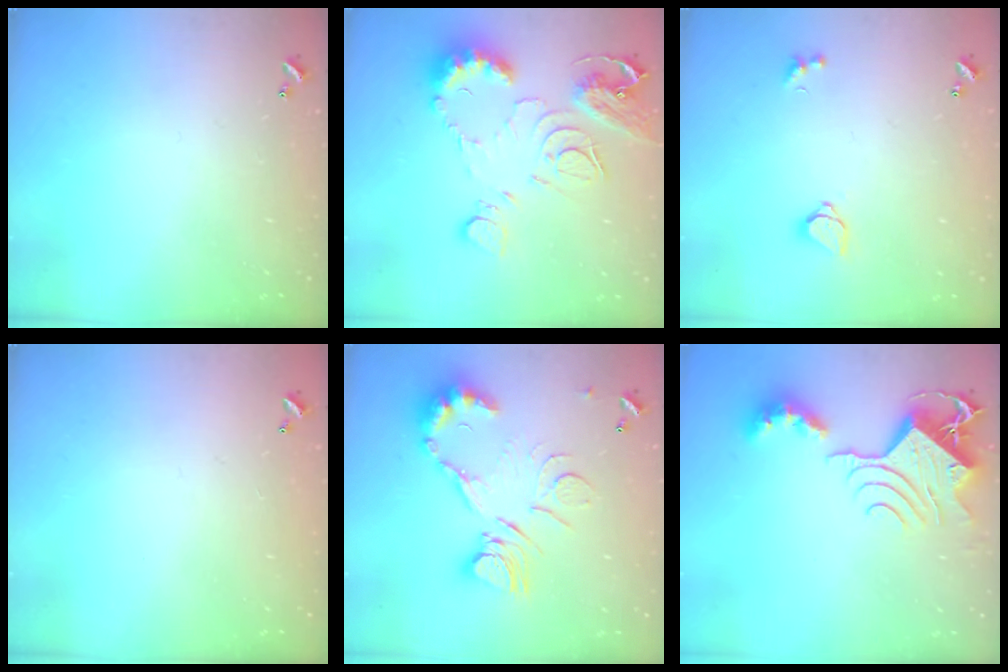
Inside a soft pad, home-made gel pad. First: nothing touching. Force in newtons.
{"total": 12.9, "press": 12.9, "slide": 1.1}
{"total": 1.7, "press": 1.7, "slide": 0.4}
{"total": 3.0, "press": 3.0, "slide": 0.1}
{"total": 15.5, "press": 15.4, "slide": 1.8}
{"total": 11.4, "press": 11.3, "slide": 1.5}